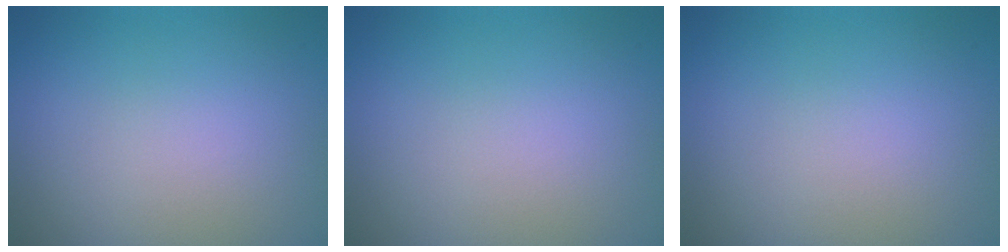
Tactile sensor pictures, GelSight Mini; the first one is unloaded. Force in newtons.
{"total": 0.0}
{"total": 0.0}